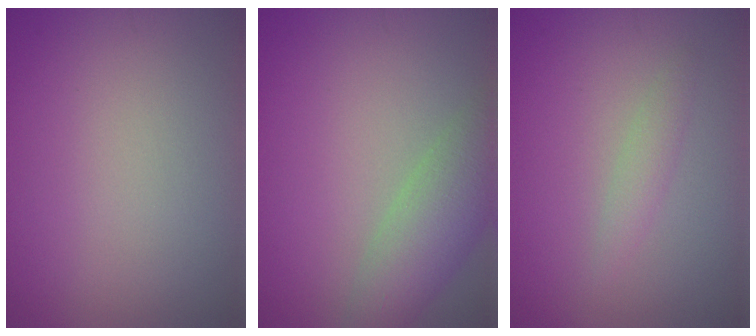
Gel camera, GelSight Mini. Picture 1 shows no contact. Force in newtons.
{"total": 5.1, "press": 5.1, "slide": 0.2}
{"total": 1.3, "press": 1.3, "slide": 0.0}